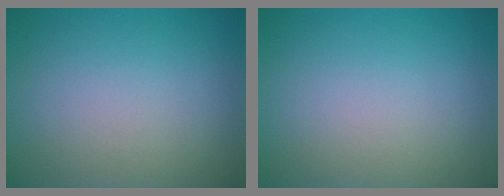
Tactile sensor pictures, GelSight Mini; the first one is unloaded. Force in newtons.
{"total": 0.0}